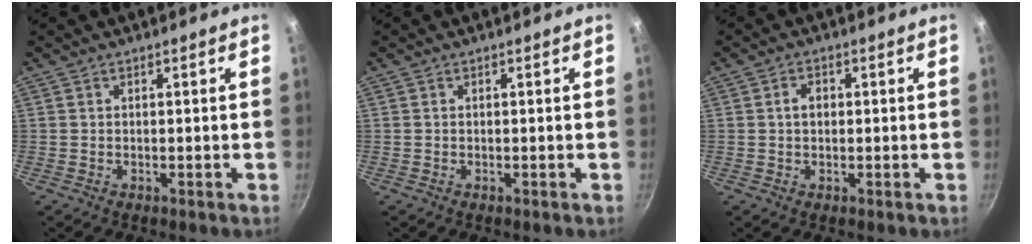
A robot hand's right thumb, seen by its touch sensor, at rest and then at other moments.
{"total": 0.0}
{"total": 2.5, "force": [0.2, 1.8, 1.7], "torque": [-0.017, 0.009, 0.001]}